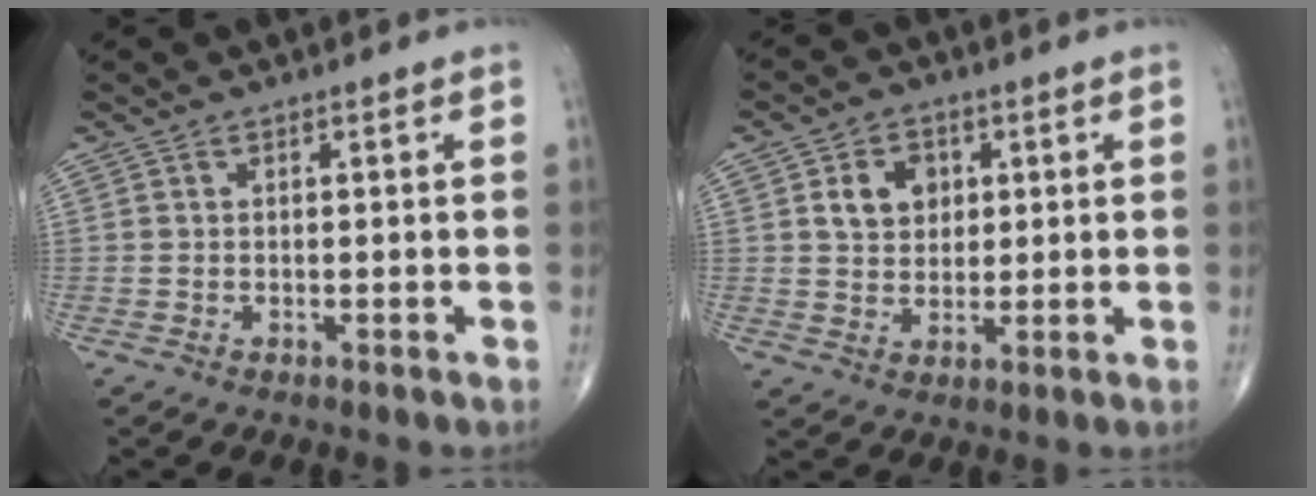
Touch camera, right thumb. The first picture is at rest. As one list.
[{"total": 6.7, "force": [2.0, 5.2, 3.6], "torque": [-0.033, -0.007, 0.033]}]